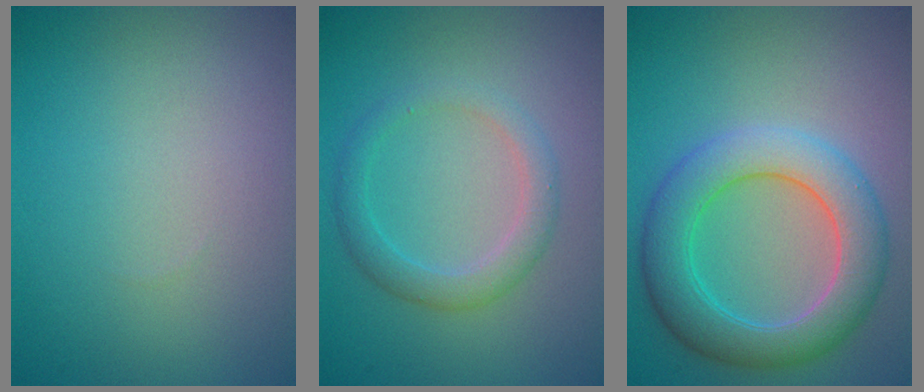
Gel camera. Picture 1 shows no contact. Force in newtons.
{"total": 2.6, "press": 2.6, "slide": 0.0}
{"total": 6.5, "press": 6.5, "slide": 0.3}